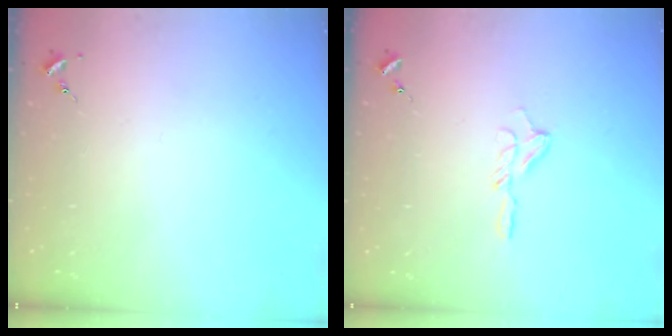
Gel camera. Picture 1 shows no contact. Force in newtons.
{"total": 6.9, "press": 6.9, "slide": 0.7}